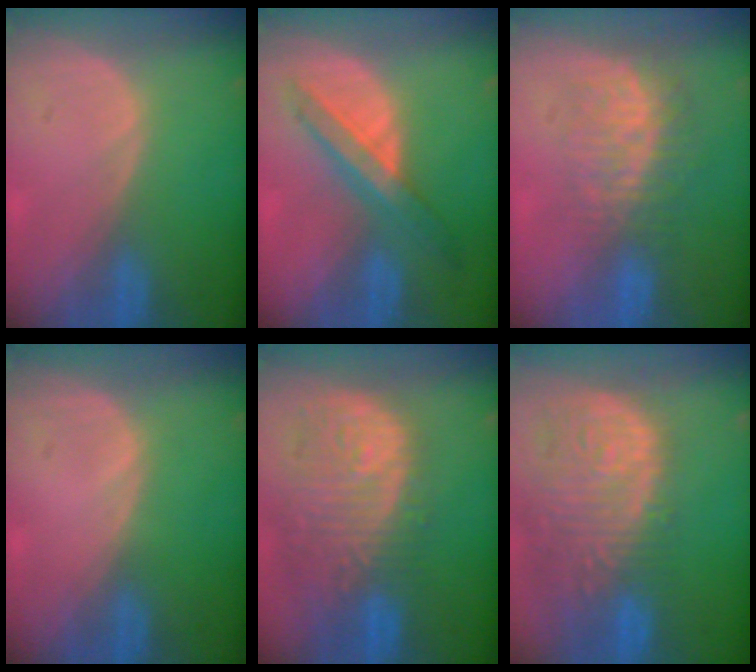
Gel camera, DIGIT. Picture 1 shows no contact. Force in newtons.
{"total": 6.9, "press": 6.4, "slide": 2.5}
{"total": 8.7, "press": 7.4, "slide": 4.6}
{"total": 0.0}
{"total": 13.0, "press": 11.1, "slide": 6.8}
{"total": 14.5, "press": 11.9, "slide": 8.2}